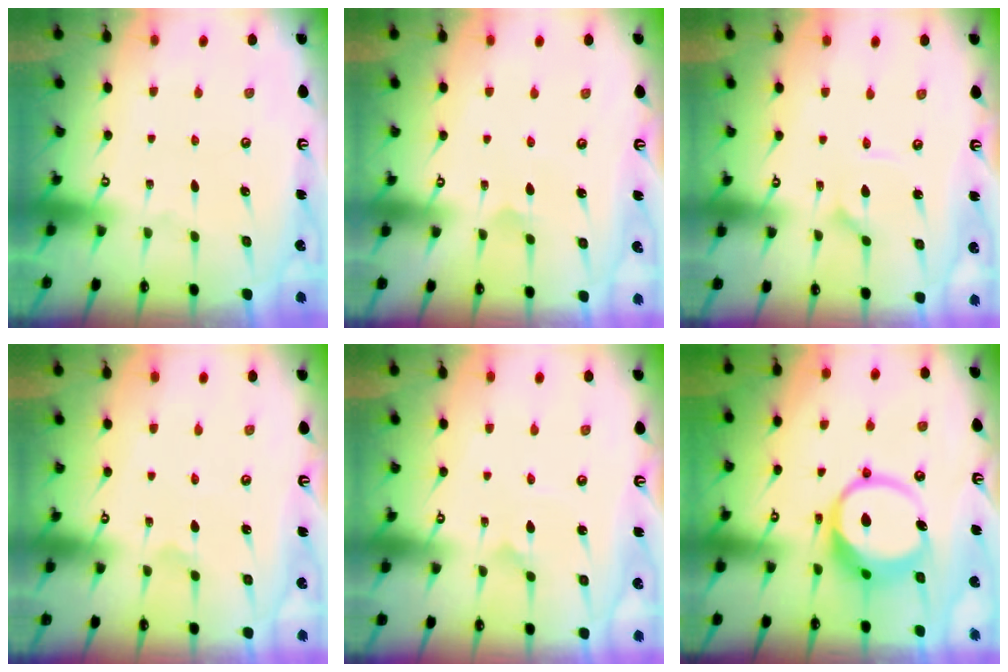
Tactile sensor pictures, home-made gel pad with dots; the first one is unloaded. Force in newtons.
{"total": 3.6, "press": 3.5, "slide": 0.2}
{"total": 1.9, "press": 1.9, "slide": 0.2}
{"total": 1.3, "press": 1.3, "slide": 0.1}
{"total": 1.4, "press": 1.4, "slide": 0.0}
{"total": 11.2, "press": 11.1, "slide": 1.2}